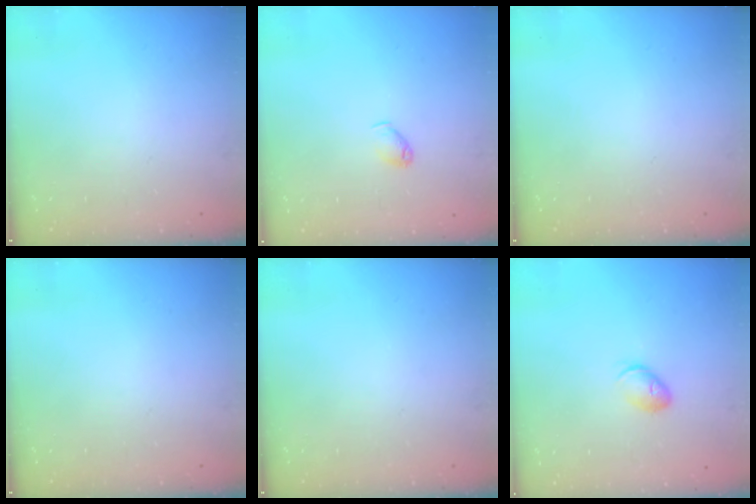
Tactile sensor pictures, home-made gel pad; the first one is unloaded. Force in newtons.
{"total": 3.3, "press": 3.2, "slide": 0.7}
{"total": 0.0}
{"total": 0.0}
{"total": 0.0}
{"total": 7.4, "press": 7.4, "slide": 0.8}